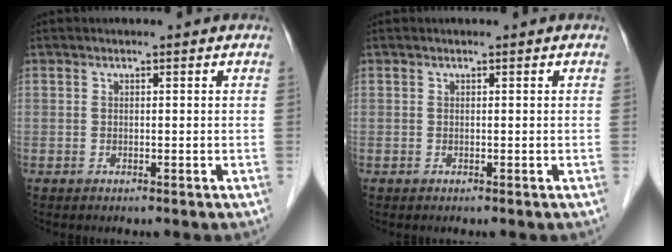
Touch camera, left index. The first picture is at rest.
{"total": 0.0}